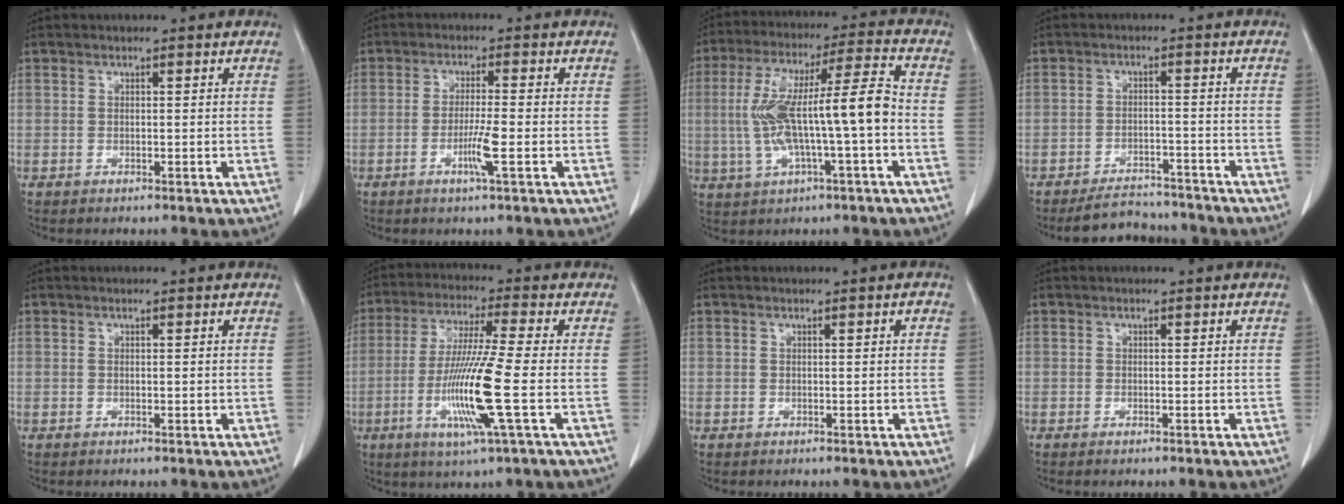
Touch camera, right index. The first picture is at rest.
{"total": 4.5, "force": [-1.6, -0.4, 4.2], "torque": [-0.080, -0.009, -0.031]}
{"total": 13.8, "force": [-1.3, 1.2, 13.7], "torque": [-0.263, 0.028, -0.020]}
{"total": 6.9, "force": [-6.6, 2.1, 0.9], "torque": [-0.009, 0.004, -0.098]}
{"total": 0.0}
{"total": 12.4, "force": [-3.2, -1.0, 12.0], "torque": [-0.241, -0.021, -0.066]}
{"total": 0.6, "force": [0.2, -0.2, 0.5], "torque": [-0.009, 0.001, 0.002]}
{"total": 0.6, "force": [-0.4, 0.1, 0.4], "torque": [-0.010, -0.001, -0.005]}